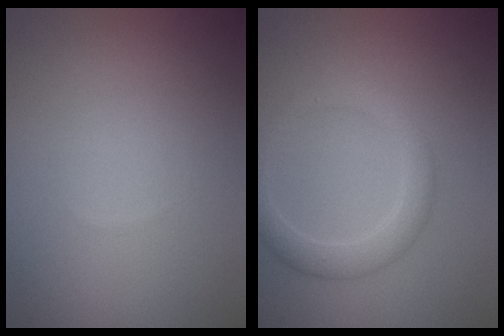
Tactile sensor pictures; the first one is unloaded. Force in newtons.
{"total": 2.7, "press": 2.7, "slide": 0.1}